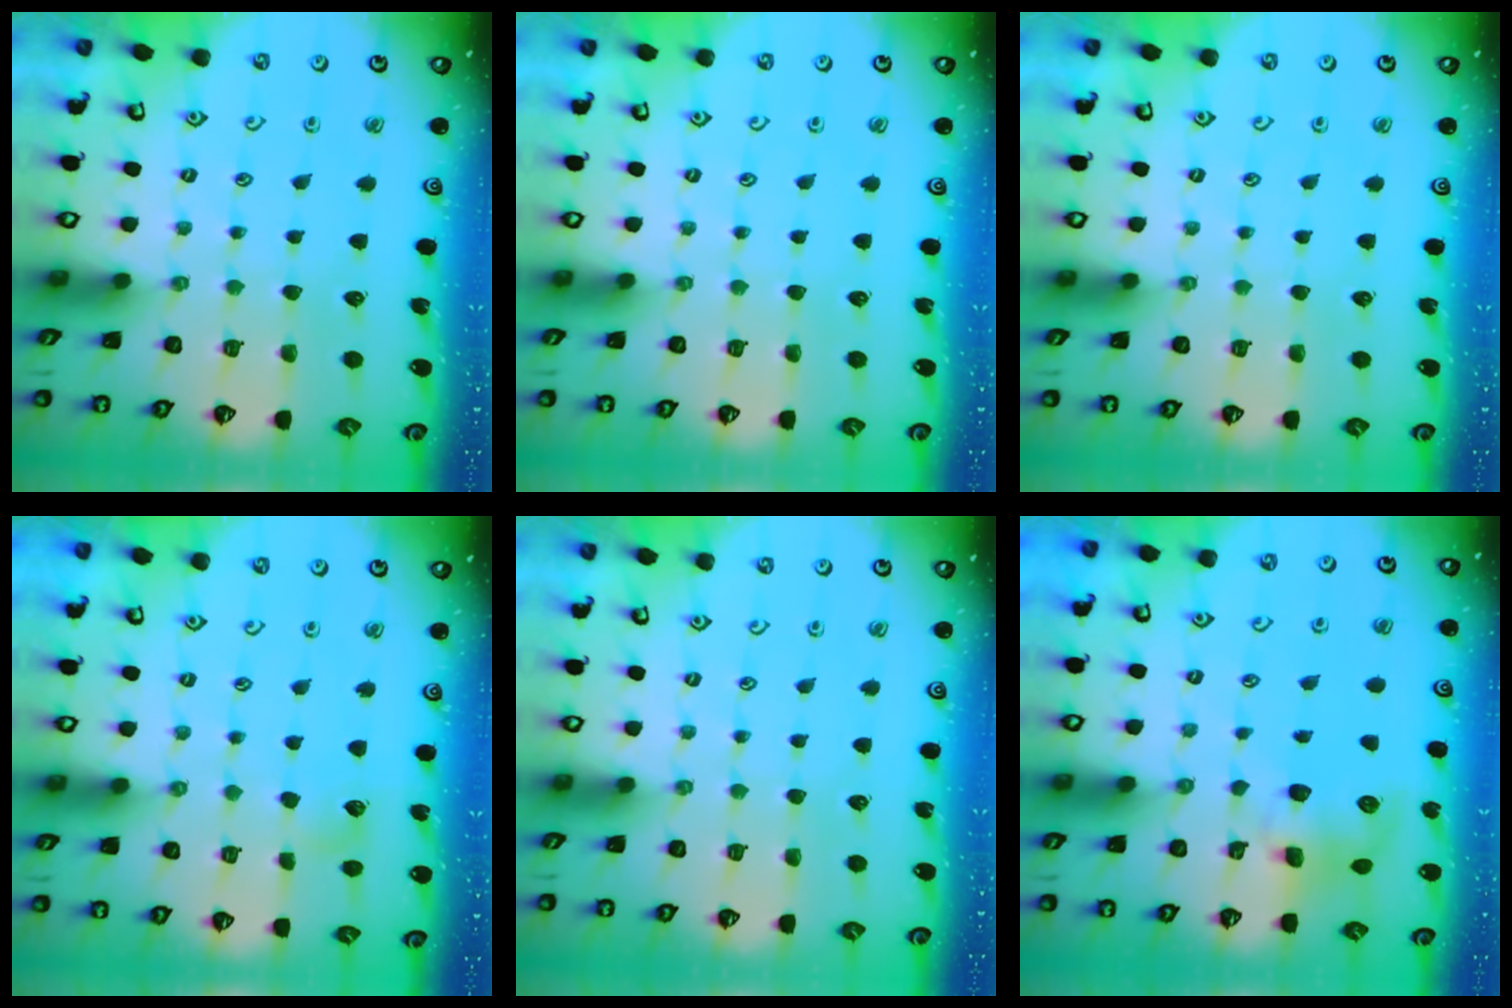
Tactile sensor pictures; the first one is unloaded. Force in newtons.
{"total": 0.0}
{"total": 0.0}
{"total": 4.3, "press": 4.3, "slide": 0.5}
{"total": 0.0}
{"total": 9.2, "press": 9.2, "slide": 0.5}